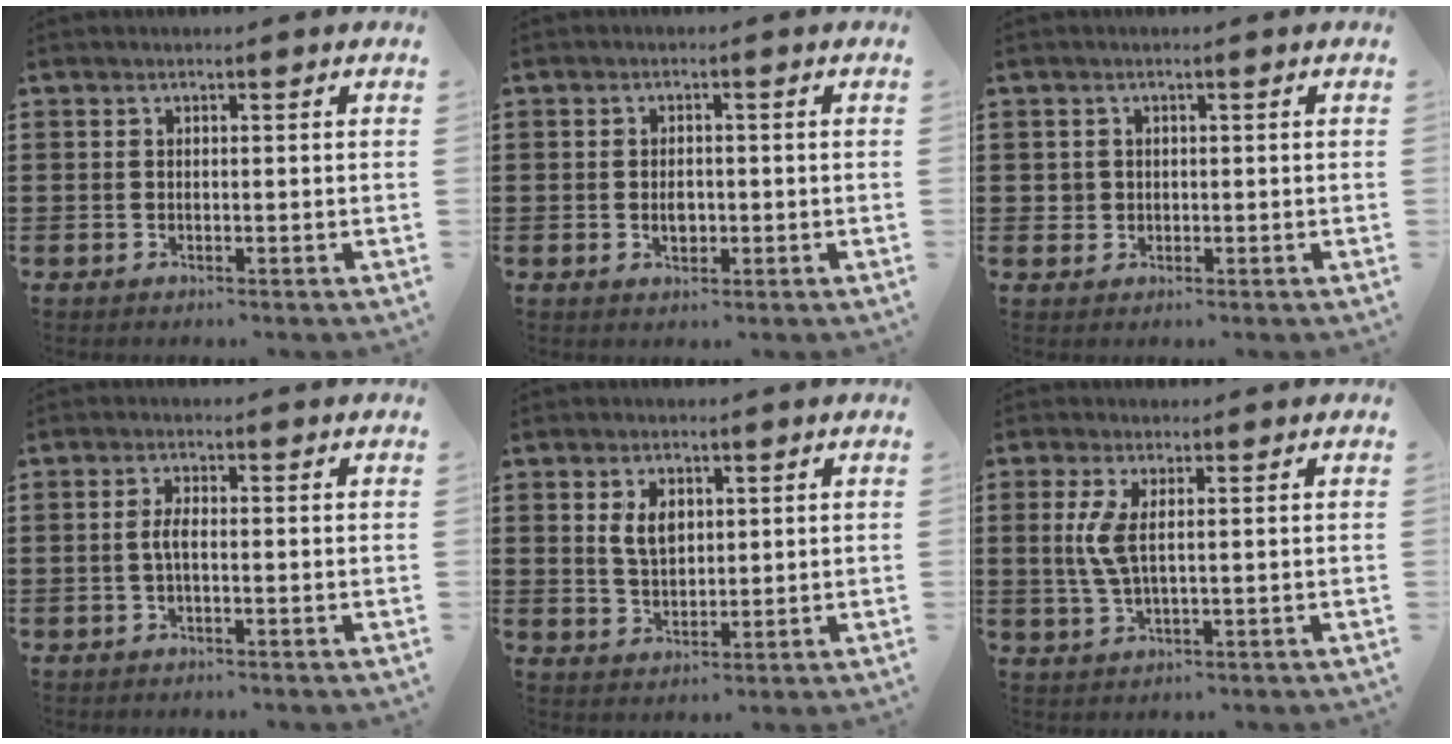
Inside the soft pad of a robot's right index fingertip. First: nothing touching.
{"total": 2.3, "force": [-0.3, 1.5, 1.7], "torque": [-0.027, 0.001, -0.008]}
{"total": 1.5, "force": [0.1, 1.5, 0.2], "torque": [-0.008, 0.008, -0.001]}
{"total": 2.5, "force": [-0.3, 0.7, 2.4], "torque": [-0.052, 0.001, -0.010]}
{"total": 4.5, "force": [1.4, 2.8, 3.2], "torque": [-0.064, 0.007, 0.023]}
{"total": 4.4, "force": [0.8, 1.3, 4.2], "torque": [-0.106, -0.005, 0.006]}